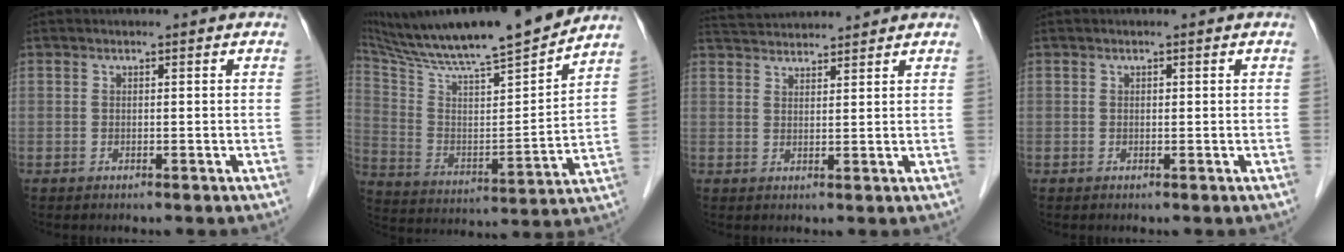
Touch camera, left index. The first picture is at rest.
{"total": 22.3, "force": [19.7, 0.2, 10.4], "torque": [-0.182, -0.015, 0.318]}
{"total": 6.6, "force": [6.5, 0.4, 1.3], "torque": [-0.031, 0.038, 0.108]}
{"total": 0.0}